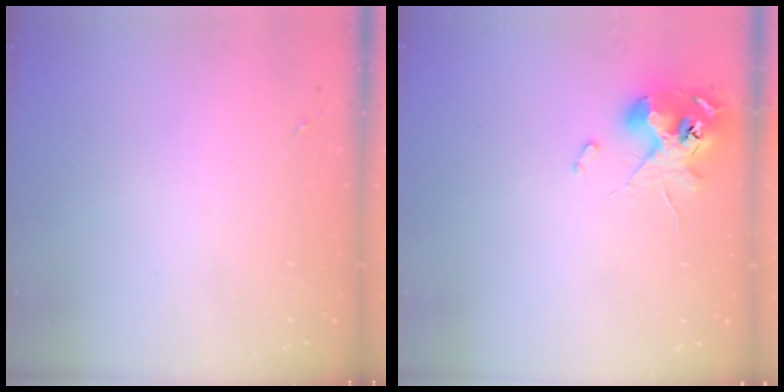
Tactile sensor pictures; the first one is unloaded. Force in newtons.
{"total": 11.9, "press": 11.8, "slide": 1.2}